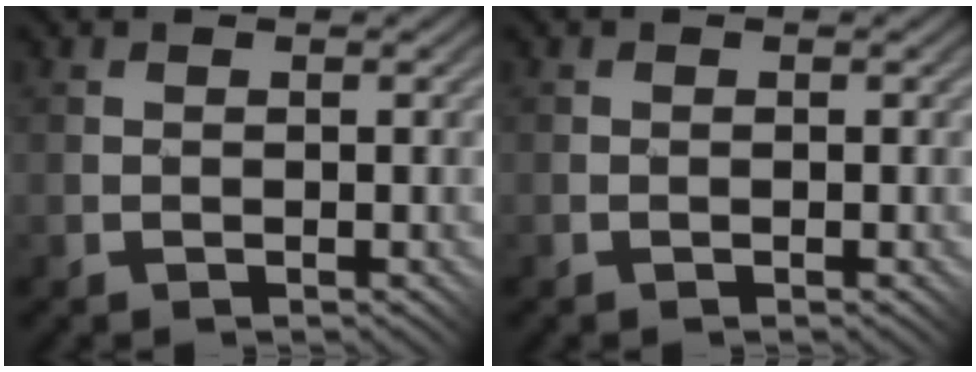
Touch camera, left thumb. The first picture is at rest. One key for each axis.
{"total": 0.0}